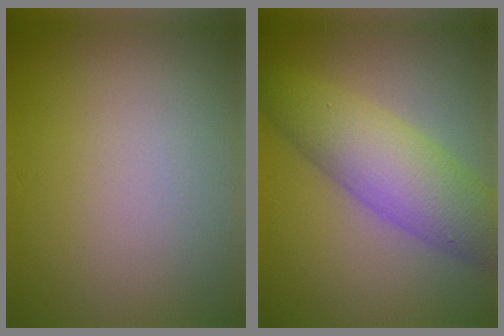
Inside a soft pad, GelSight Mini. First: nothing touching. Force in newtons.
{"total": 6.7, "press": 6.7, "slide": 0.2}